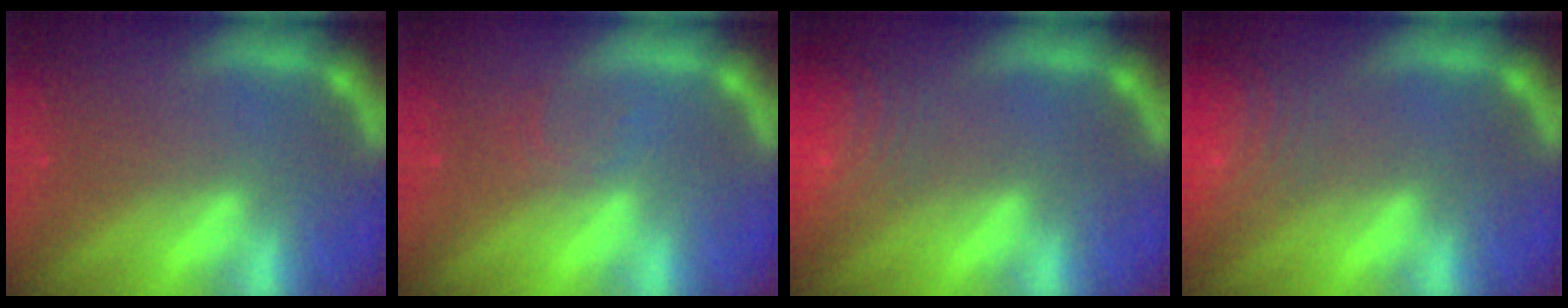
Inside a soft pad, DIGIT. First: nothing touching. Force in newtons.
{"total": 1.5}
{"total": 9.5}
{"total": 9.5}